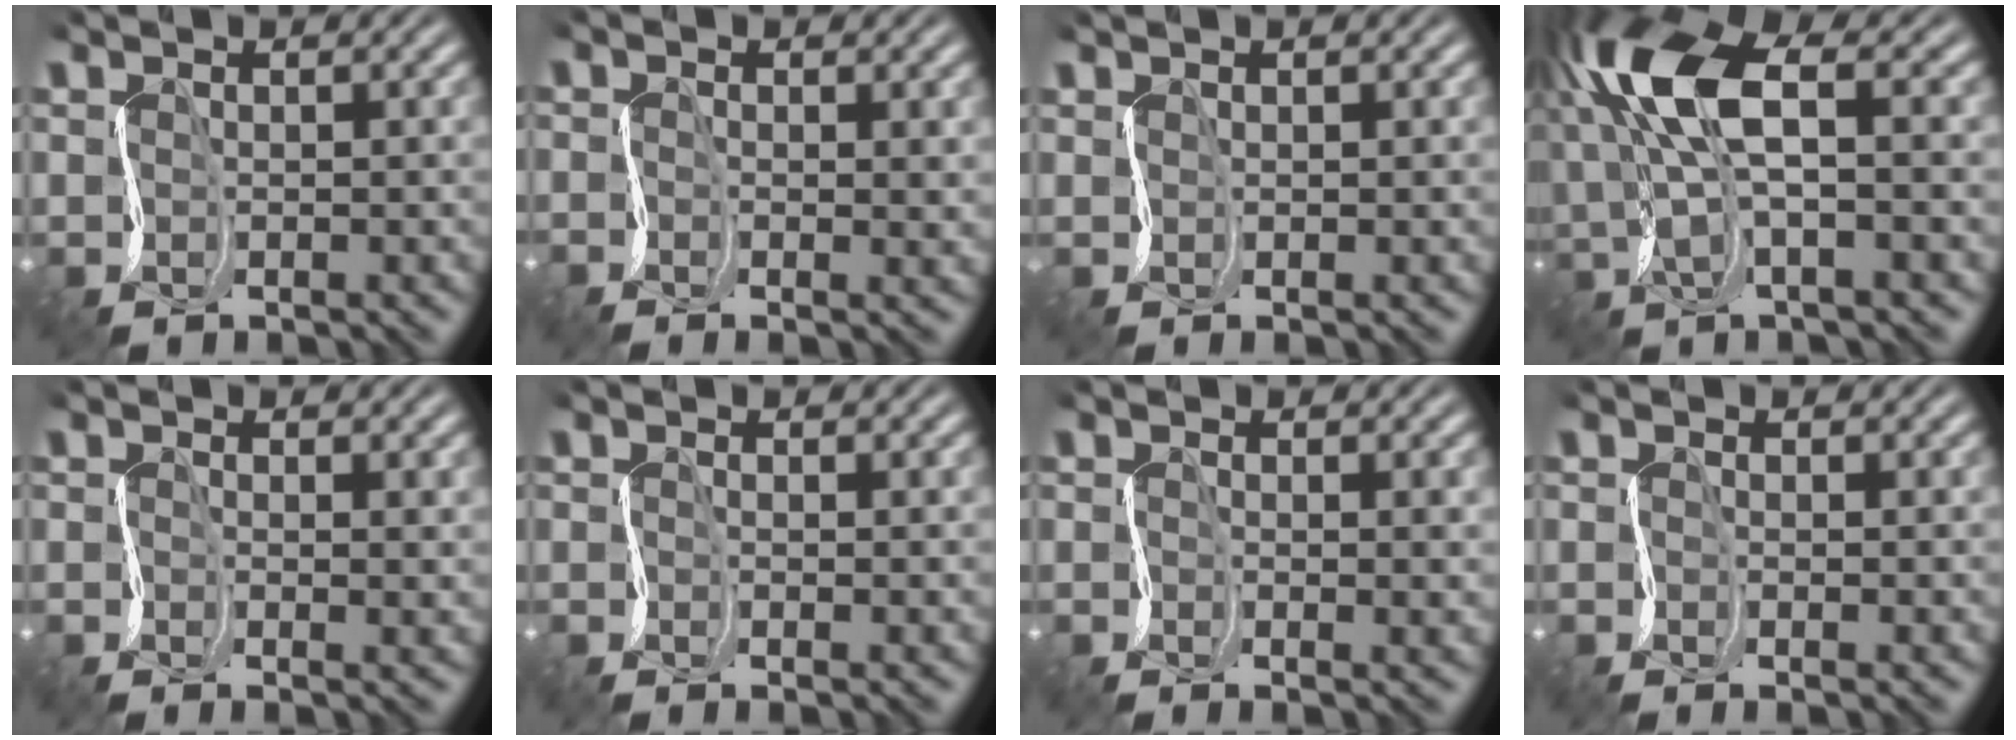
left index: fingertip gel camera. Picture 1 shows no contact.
{"total": 1.2, "force": [0.2, -0.1, 1.2], "torque": [-0.018, 0.002, -0.004]}
{"total": 0.7, "force": [0.5, -0.3, 0.4], "torque": [-0.007, 0.007, 0.007]}
{"total": 9.7, "force": [2.4, 3.4, 8.8], "torque": [-0.204, 0.016, 0.035]}
{"total": 1.2, "force": [0.2, 0.0, 1.2], "torque": [-0.014, 0.003, -0.006]}
{"total": 0.8, "force": [-0.2, 0.0, 0.8], "torque": [-0.002, 0.004, -0.017]}
{"total": 1.7, "force": [0.2, 0.2, 1.7], "torque": [-0.019, 0.004, -0.010]}
{"total": 1.0, "force": [-0.4, 0.0, 0.9], "torque": [-0.003, 0.006, -0.018]}